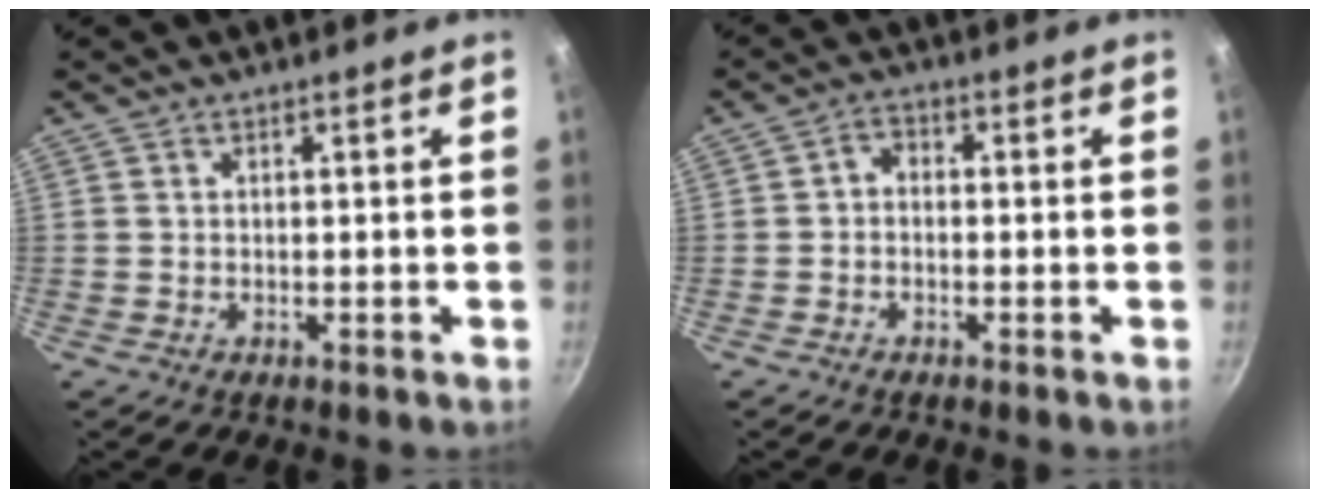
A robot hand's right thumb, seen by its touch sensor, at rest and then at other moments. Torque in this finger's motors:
{"motor_torque": [-0.40, -0.29, 0.11, 0.00, 0.00]}